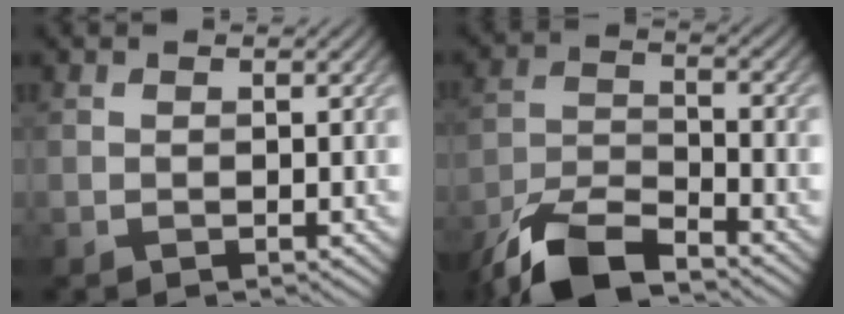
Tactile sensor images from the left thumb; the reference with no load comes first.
{"total": 10.0, "force": [-7.8, 2.9, 5.5], "torque": [-0.113, -0.009, -0.158]}